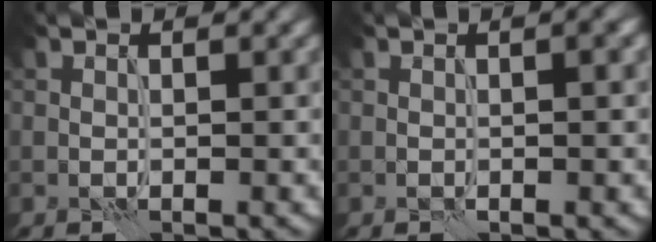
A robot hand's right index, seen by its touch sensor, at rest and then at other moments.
{"total": 1.6, "force": [0.1, 0.4, 1.5], "torque": [-0.011, 0.005, -0.001]}